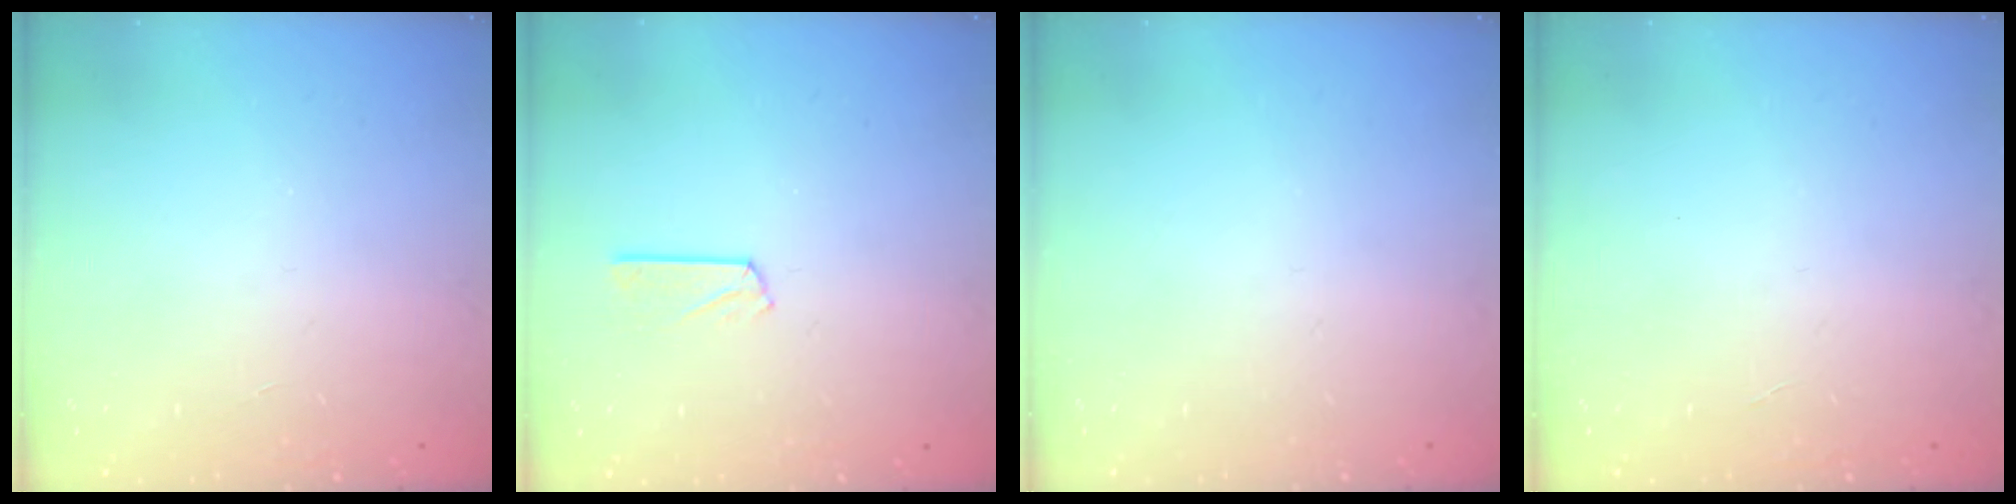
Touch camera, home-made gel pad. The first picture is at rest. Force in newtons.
{"total": 3.6, "press": 3.6, "slide": 0.3}
{"total": 0.0}
{"total": 0.0}